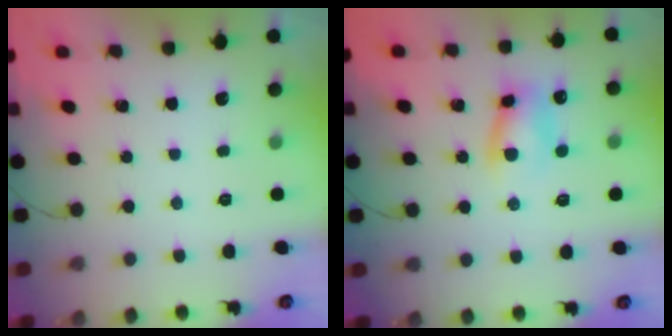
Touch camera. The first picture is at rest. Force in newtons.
{"total": 8.0, "press": 7.9, "slide": 1.1}